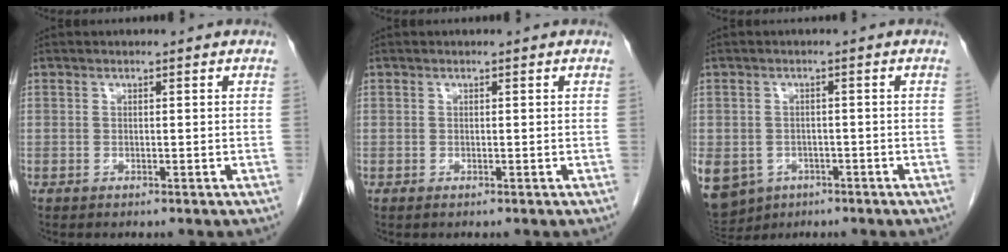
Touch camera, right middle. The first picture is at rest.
{"total": 0.0}
{"total": 14.9, "force": [-7.2, 11.8, 5.6], "torque": [-0.175, -0.007, -0.092]}